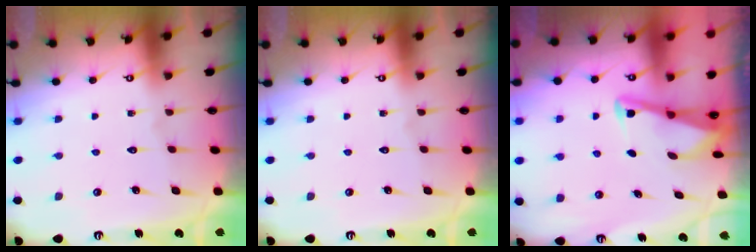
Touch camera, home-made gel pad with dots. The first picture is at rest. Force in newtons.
{"total": 0.0}
{"total": 3.4, "press": 3.4, "slide": 0.3}